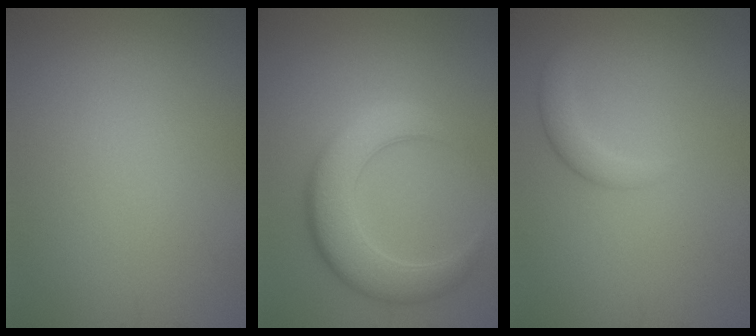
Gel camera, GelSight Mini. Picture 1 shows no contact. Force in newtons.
{"total": 6.2, "press": 6.2, "slide": 0.5}
{"total": 1.8, "press": 1.8, "slide": 0.0}